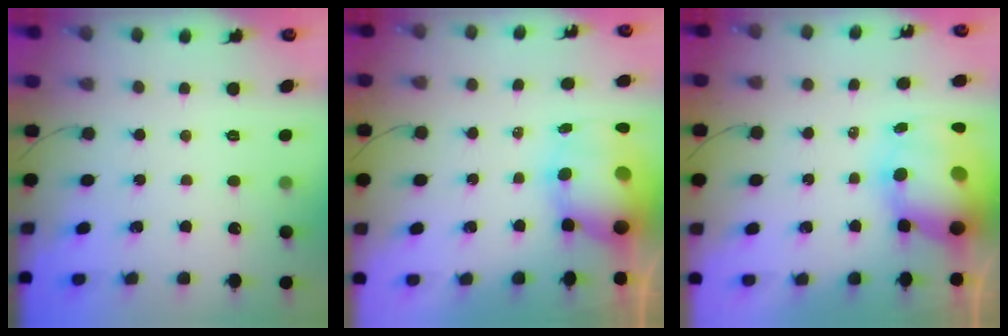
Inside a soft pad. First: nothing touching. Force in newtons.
{"total": 10.6, "press": 10.2, "slide": 2.9}
{"total": 14.4, "press": 14.0, "slide": 3.5}